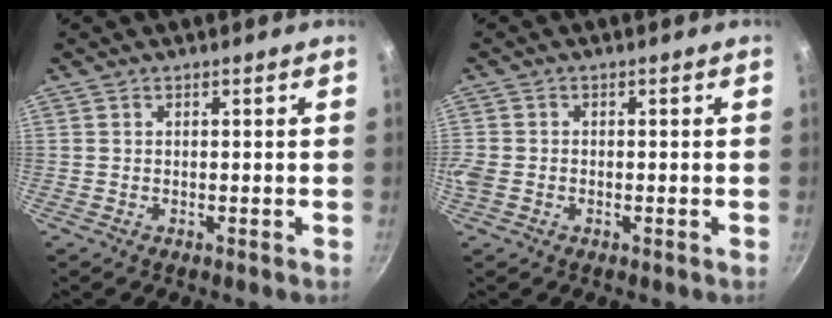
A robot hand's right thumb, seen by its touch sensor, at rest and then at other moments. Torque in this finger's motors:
{"motor_torque": [-0.32, 0.05, -0.19, -0.69, -0.02]}